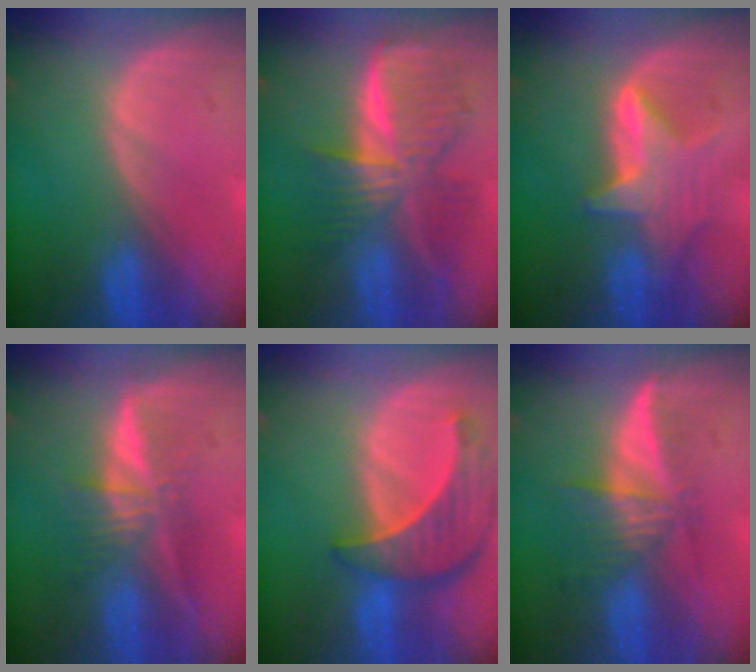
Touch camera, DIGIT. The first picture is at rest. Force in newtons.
{"total": 9.5, "press": 9.5, "slide": 0.6}
{"total": 6.5, "press": 6.4, "slide": 1.4}
{"total": 6.2, "press": 5.5, "slide": 2.9}
{"total": 8.7, "press": 8.0, "slide": 3.6}
{"total": 6.1, "press": 5.5, "slide": 2.5}